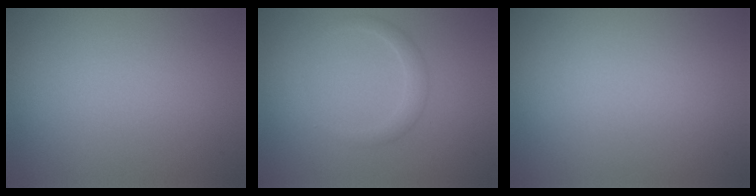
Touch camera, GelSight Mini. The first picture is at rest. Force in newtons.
{"total": 1.5, "press": 1.5, "slide": 0.0}
{"total": 0.0}